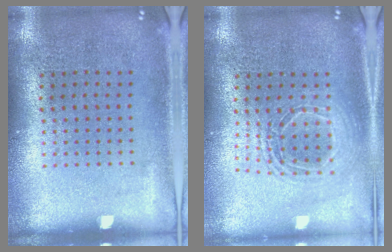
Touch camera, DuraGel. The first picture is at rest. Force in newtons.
{"total": 1.7, "press": 1.5, "slide": 0.9}